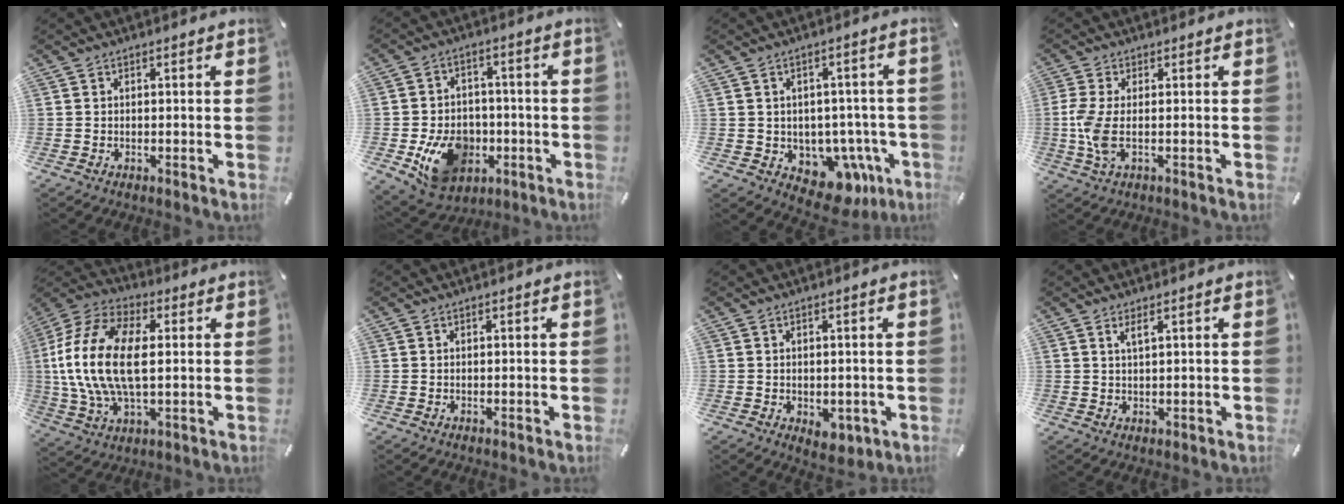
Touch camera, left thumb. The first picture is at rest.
{"total": 14.1, "force": [-4.5, 11.6, 6.7], "torque": [-0.113, 0.032, -0.064]}
{"total": 9.4, "force": [-3.8, 7.0, 5.0], "torque": [-0.051, 0.012, -0.052]}
{"total": 6.4, "force": [-0.3, 2.3, 6.0], "torque": [-0.139, -0.013, -0.008]}
{"total": 18.6, "force": [1.2, 10.6, 15.2], "torque": [-0.347, -0.004, 0.018]}
{"total": 0.0}
{"total": 3.9, "force": [-1.0, 2.7, 2.7], "torque": [-0.024, 0.001, -0.016]}
{"total": 2.3, "force": [1.3, 0.6, 1.8], "torque": [-0.038, 0.002, 0.023]}